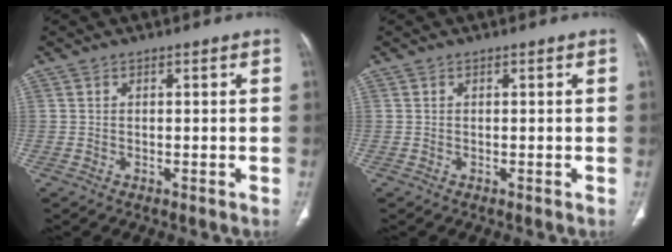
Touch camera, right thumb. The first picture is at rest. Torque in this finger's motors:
{"motor_torque": [-0.04, -0.13, 0.29, -0.13, -0.02]}